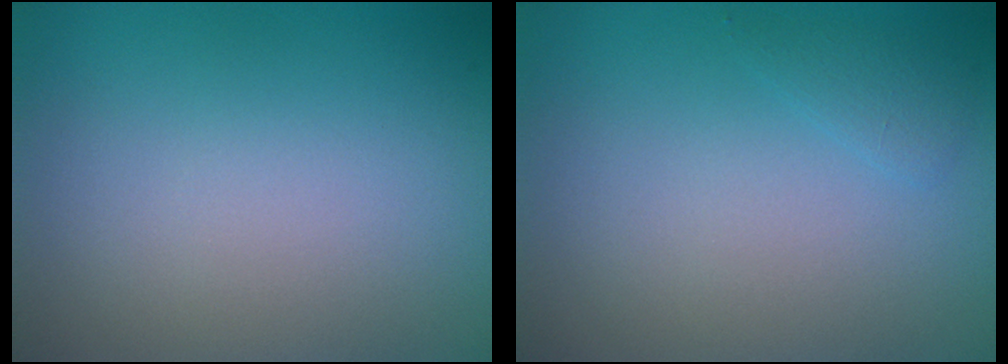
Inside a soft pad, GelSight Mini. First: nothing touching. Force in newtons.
{"total": 0.9, "press": 0.9, "slide": 0.1}